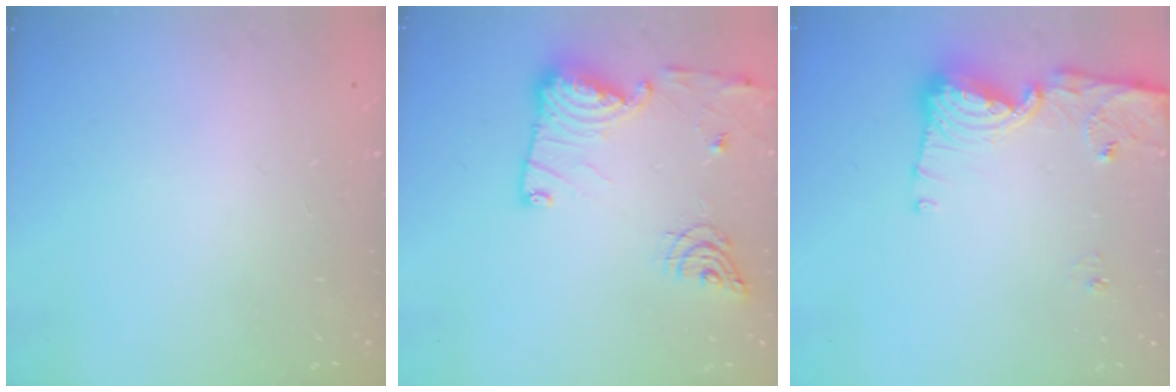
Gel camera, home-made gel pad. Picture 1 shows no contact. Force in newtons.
{"total": 15.8, "press": 15.7, "slide": 0.9}
{"total": 11.7, "press": 11.6, "slide": 1.1}